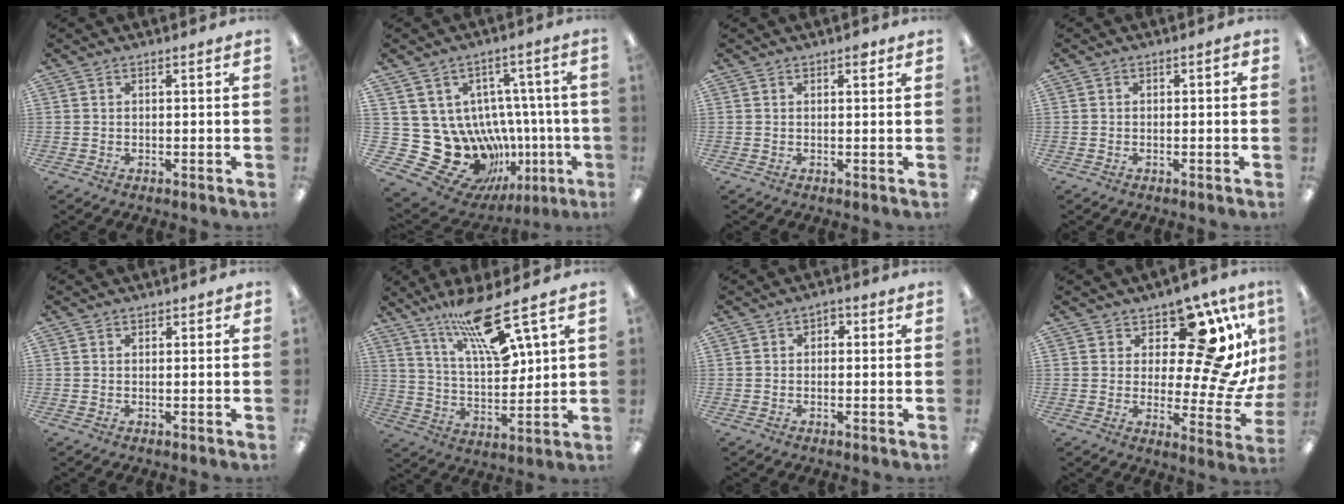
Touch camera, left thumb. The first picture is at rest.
{"total": 22.4, "force": [-2.9, 19.2, 11.2], "torque": [-0.211, -0.021, 0.022]}
{"total": 1.5, "force": [0.7, 0.8, 1.1], "torque": [-0.005, -0.002, 0.008]}
{"total": 1.4, "force": [-0.9, 0.7, 0.8], "torque": [-0.012, 0.005, -0.018]}
{"total": 0.7, "force": [0.1, 0.6, 0.3], "torque": [-0.005, 0.004, 0.001]}
{"total": 16.9, "force": [11.4, 4.1, 11.8], "torque": [-0.212, -0.055, 0.189]}
{"total": 2.0, "force": [-0.8, 1.4, 1.1], "torque": [-0.019, 0.010, -0.017]}
{"total": 16.4, "force": [8.3, 6.0, 12.7], "torque": [-0.179, -0.073, 0.130]}